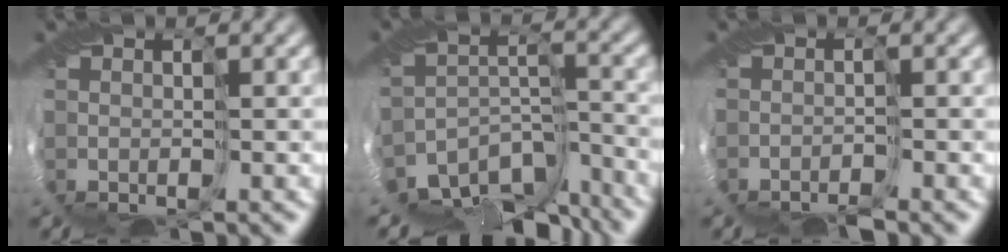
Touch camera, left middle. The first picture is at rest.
{"total": 12.2, "force": [-11.5, 3.6, 1.8], "torque": [-0.013, -0.006, -0.169]}
{"total": 2.0, "force": [-2.0, -0.1, 0.0], "torque": [0.014, -0.002, -0.041]}